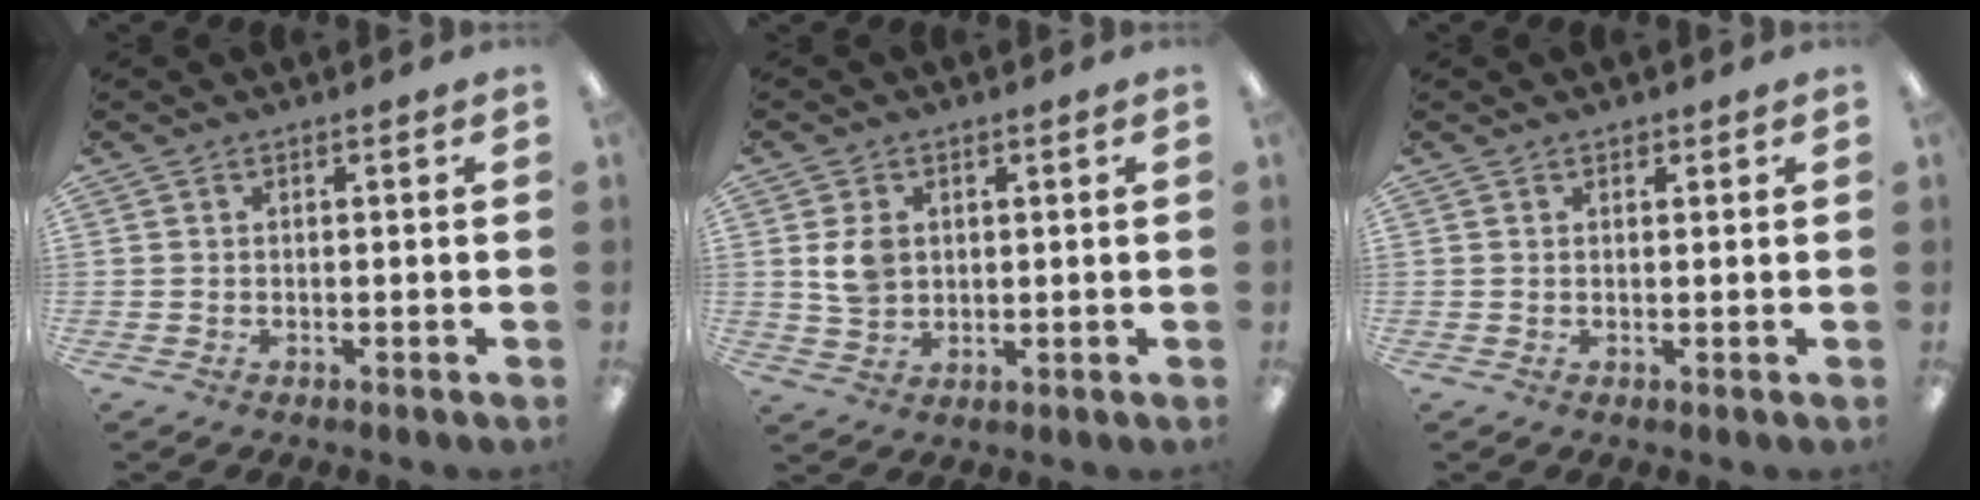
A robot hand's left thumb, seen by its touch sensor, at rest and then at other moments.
{"total": 5.7, "force": [1.5, 4.5, 3.2], "torque": [-0.052, 0.003, 0.027]}
{"total": 1.0, "force": [0.8, 0.5, 0.1], "torque": [-0.003, 0.001, 0.016]}